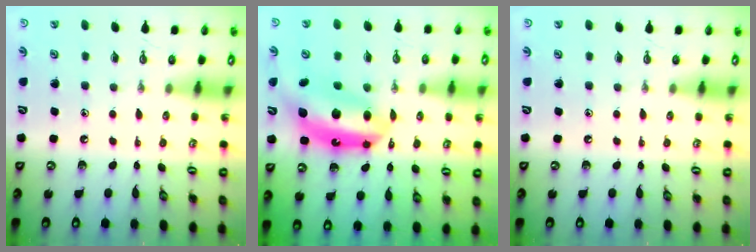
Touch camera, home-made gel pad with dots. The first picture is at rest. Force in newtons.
{"total": 14.2, "press": 14.1, "slide": 1.2}
{"total": 0.0}